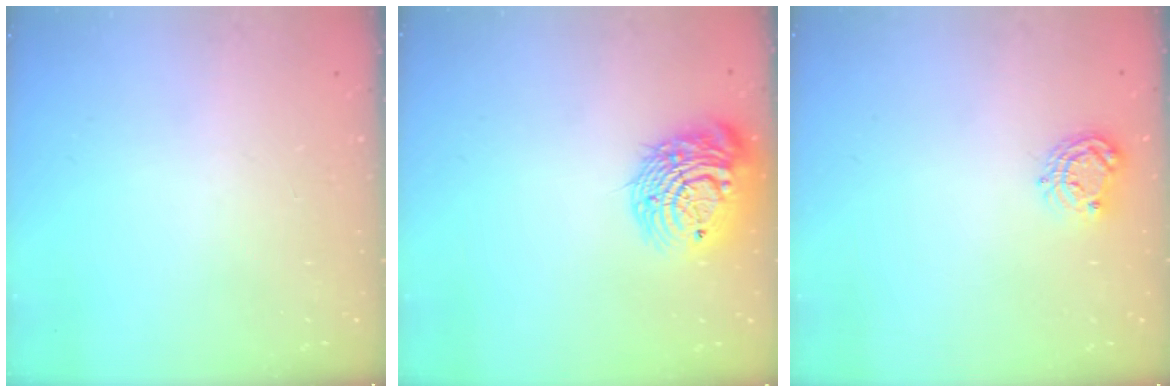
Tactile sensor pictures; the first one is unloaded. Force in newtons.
{"total": 15.3, "press": 15.2, "slide": 1.8}
{"total": 6.8, "press": 6.8, "slide": 0.6}